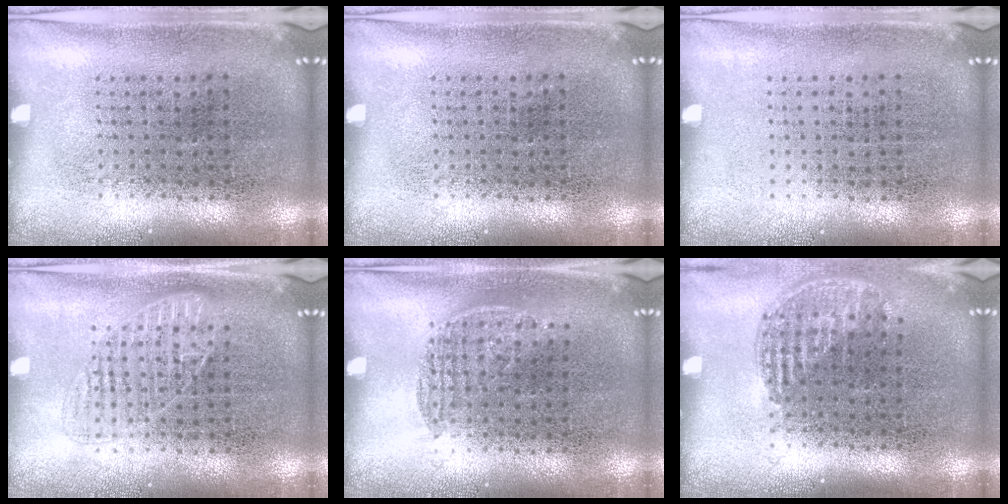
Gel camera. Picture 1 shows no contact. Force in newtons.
{"total": 0.0}
{"total": 0.0}
{"total": 1.8, "press": 1.7, "slide": 0.4}
{"total": 0.8, "press": 0.5, "slide": 0.6}
{"total": 1.2, "press": 1.0, "slide": 0.6}